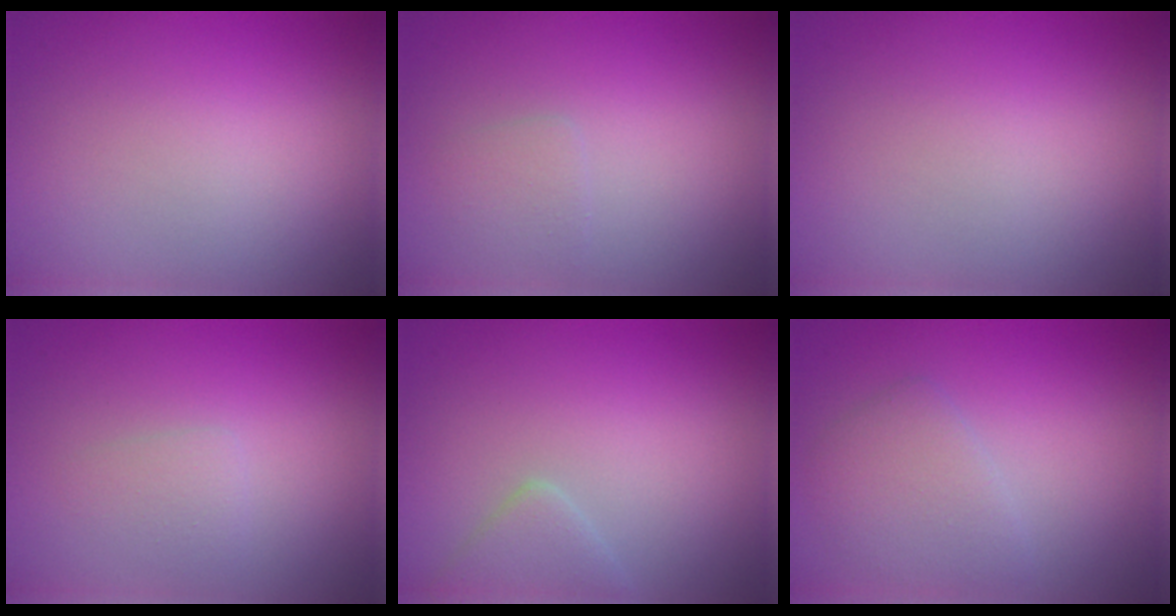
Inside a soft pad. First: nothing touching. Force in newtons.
{"total": 1.3, "press": 1.3, "slide": 0.0}
{"total": 0.0}
{"total": 1.3, "press": 1.3, "slide": 0.1}
{"total": 2.3, "press": 2.3, "slide": 0.1}
{"total": 2.9, "press": 2.9, "slide": 0.2}